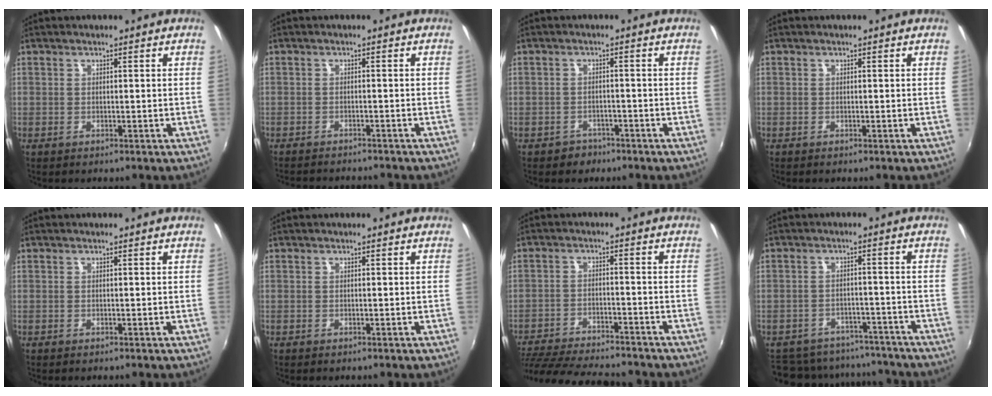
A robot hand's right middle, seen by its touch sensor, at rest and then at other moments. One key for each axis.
{"total": 6.3, "fx": -5.9, "fy": 0.9, "fz": 2.1, "tx": -0.053, "ty": -0.013, "tz": -0.086}
{"total": 3.1, "fx": -2.1, "fy": 2.2, "fz": 0.1, "tx": -0.012, "ty": 0.005, "tz": -0.031}
{"total": 0.0}
{"total": 0.0}
{"total": 0.0}
{"total": 18.5, "fx": -16.2, "fy": 3.9, "fz": 8.0, "tx": -0.172, "ty": -0.027, "tz": -0.252}
{"total": 16.2, "fx": -14.0, "fy": 6.9, "fz": 4.4, "tx": -0.110, "ty": 0.022, "tz": -0.184}